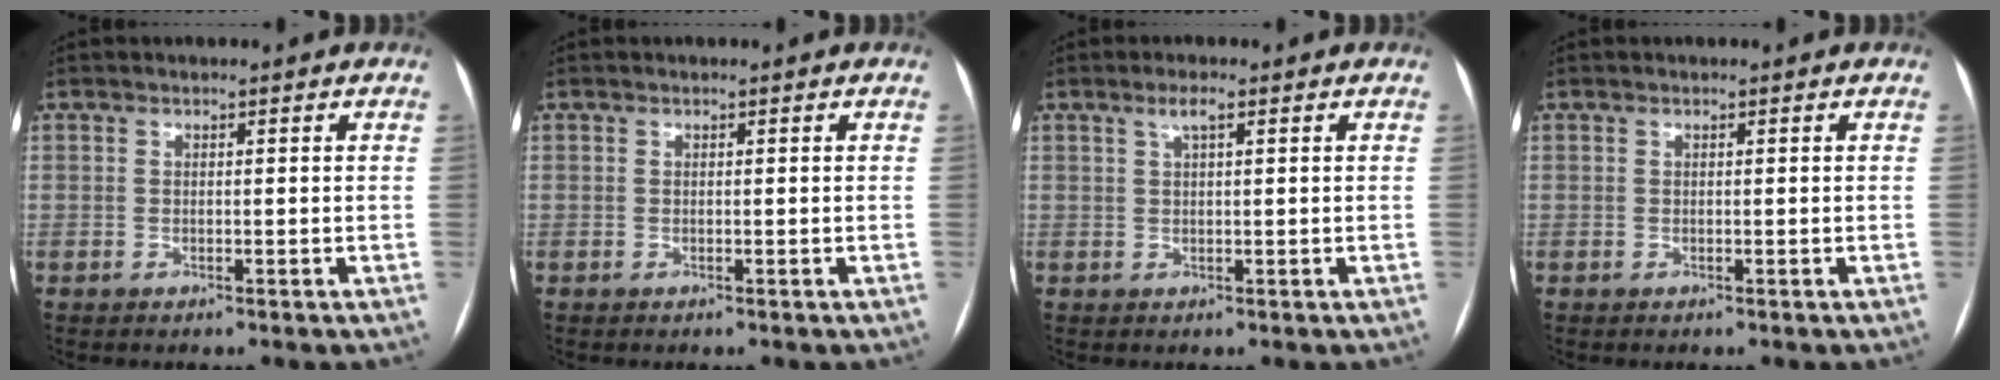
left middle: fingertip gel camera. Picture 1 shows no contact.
{"total": 0.0}
{"total": 2.0, "force": [1.0, 0.2, 1.7], "torque": [-0.035, 0.008, 0.020]}
{"total": 0.0}